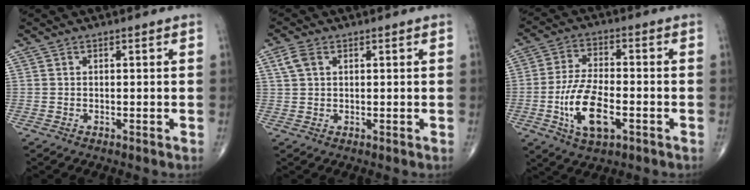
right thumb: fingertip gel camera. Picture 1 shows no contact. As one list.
[{"total": 3.1, "force": [1.2, 1.9, 2.1], "torque": [-0.050, 0.010, 0.028]}, {"total": 11.8, "force": [-3.6, 5.4, 9.8], "torque": [-0.186, 0.010, -0.066]}]